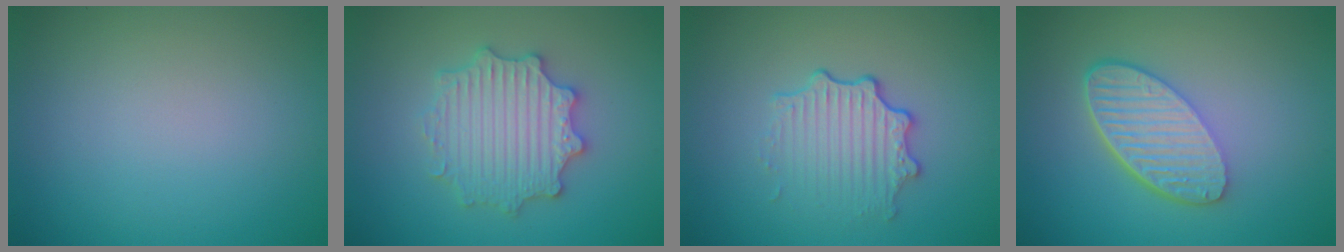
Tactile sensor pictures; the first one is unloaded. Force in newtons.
{"total": 5.4, "press": 5.3, "slide": 0.9}
{"total": 3.4, "press": 2.7, "slide": 2.1}
{"total": 5.7, "press": 4.2, "slide": 3.9}